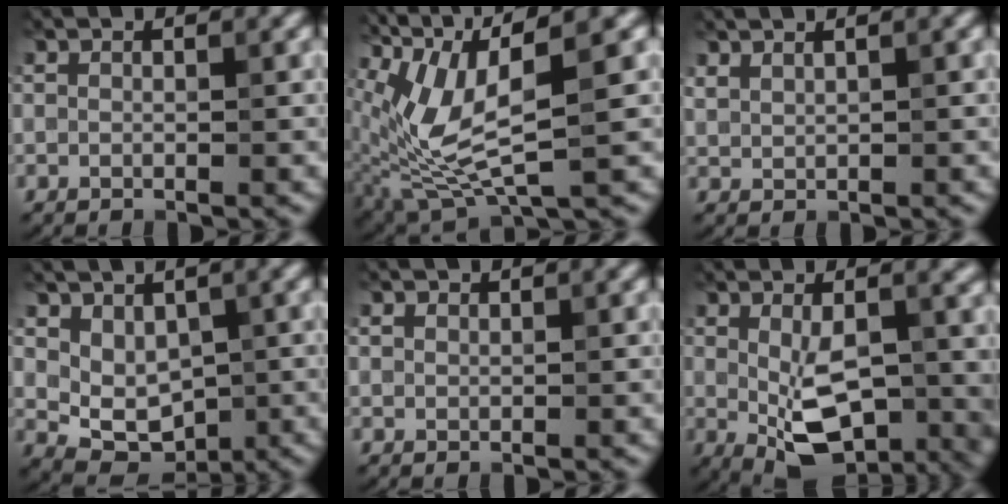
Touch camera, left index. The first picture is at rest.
{"total": 9.2, "force": [1.1, 3.4, 8.4], "torque": [-0.189, -0.013, 0.020]}
{"total": 1.0, "force": [0.9, -0.2, -0.5], "torque": [0.006, 0.002, 0.022]}
{"total": 3.1, "force": [0.5, 2.5, 1.9], "torque": [-0.029, -0.014, 0.016]}
{"total": 0.6, "force": [0.3, 0.3, -0.4], "torque": [0.009, 0.001, 0.005]}
{"total": 6.5, "force": [-0.2, 3.4, 5.6], "torque": [-0.099, -0.026, 0.009]}